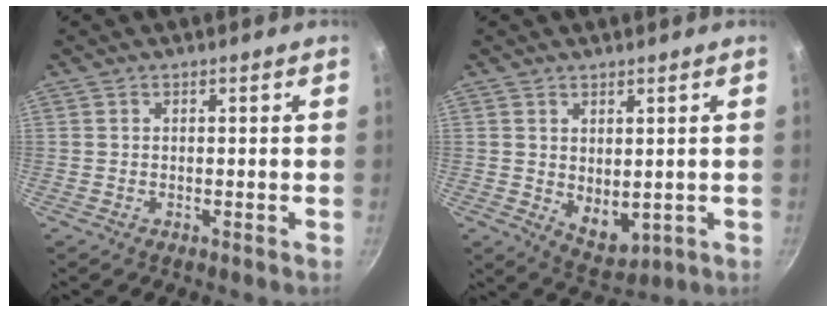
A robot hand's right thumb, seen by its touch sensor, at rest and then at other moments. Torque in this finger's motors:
{"motor_torque": [-0.34, 0.43, -0.50, 0.14, -0.03]}